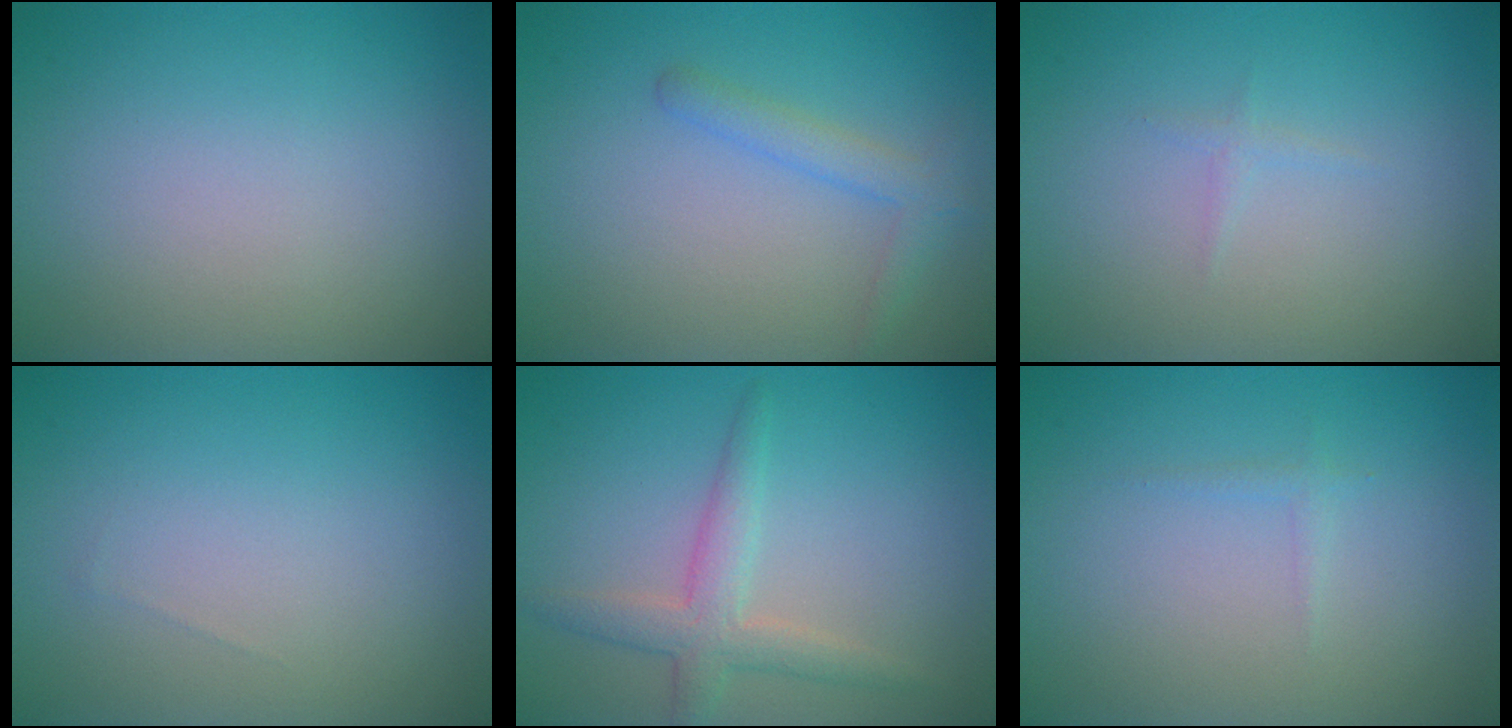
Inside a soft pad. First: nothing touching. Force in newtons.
{"total": 2.0, "press": 2.0, "slide": 0.2}
{"total": 1.0, "press": 0.9, "slide": 0.2}
{"total": 0.0}
{"total": 3.1, "press": 3.1, "slide": 0.1}
{"total": 0.6, "press": 0.6, "slide": 0.0}